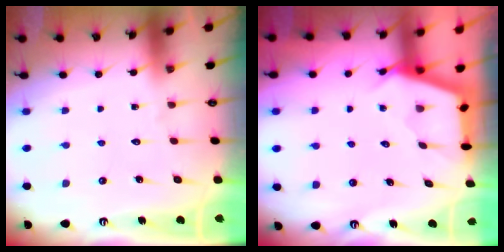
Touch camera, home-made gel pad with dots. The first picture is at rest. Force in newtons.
{"total": 3.0, "press": 3.0, "slide": 0.4}